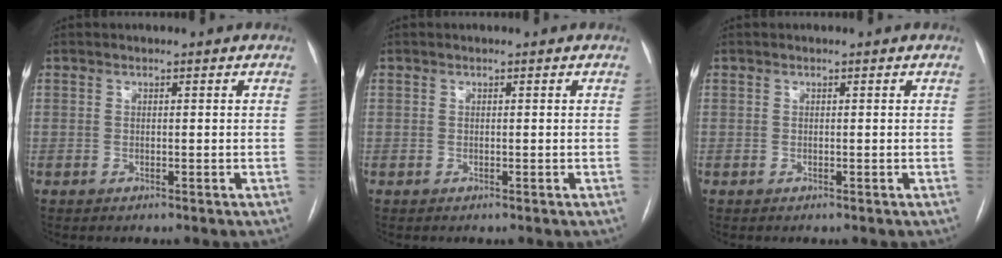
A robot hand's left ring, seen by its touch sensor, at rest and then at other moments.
{"total": 0.0}
{"total": 0.0}